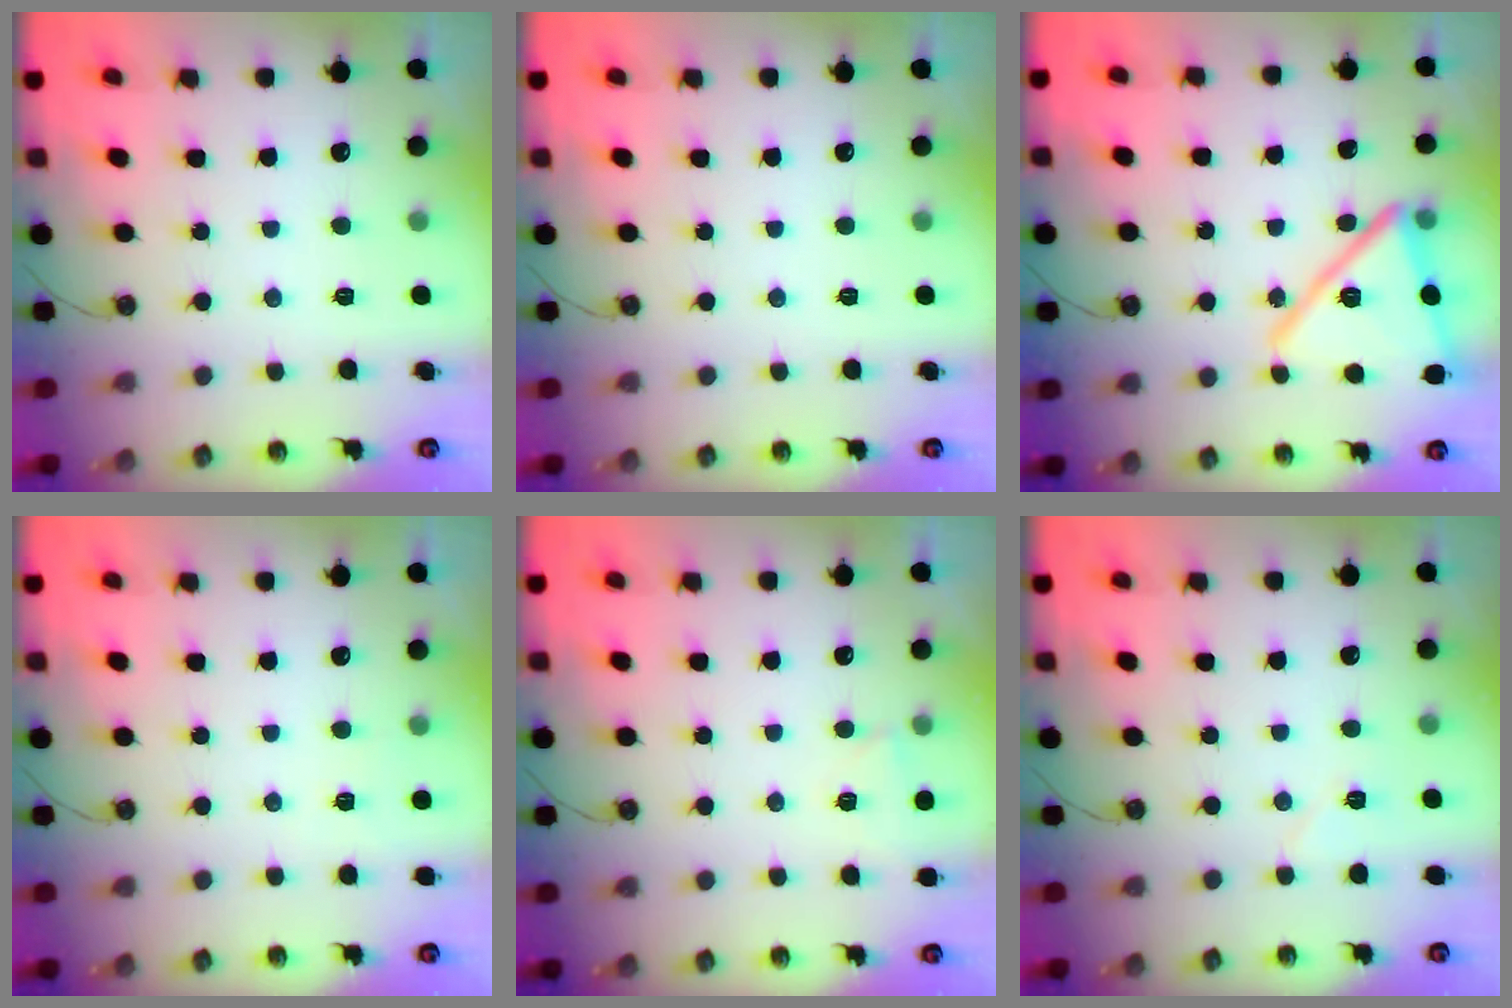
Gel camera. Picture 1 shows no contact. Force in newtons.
{"total": 0.0}
{"total": 19.7, "press": 19.7, "slide": 1.3}
{"total": 2.4, "press": 2.4, "slide": 0.4}
{"total": 2.7, "press": 2.6, "slide": 0.7}
{"total": 4.9, "press": 4.6, "slide": 1.7}